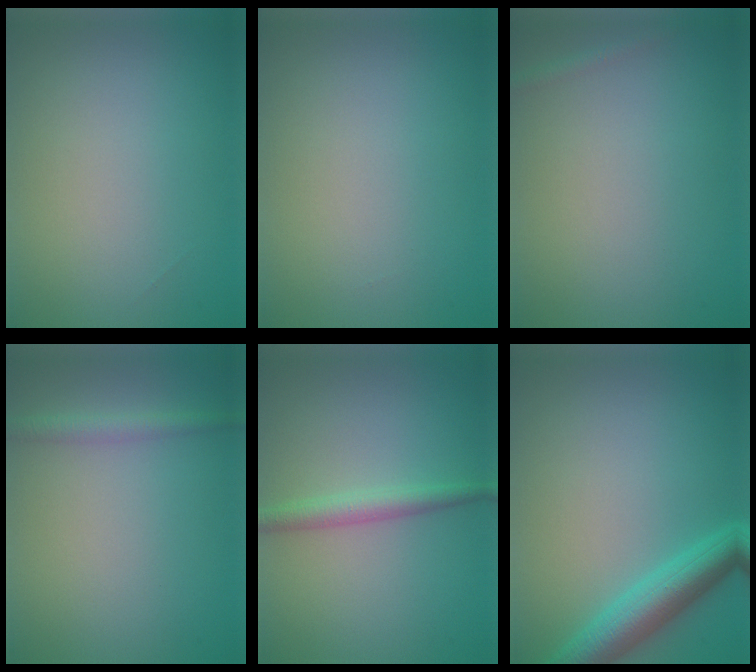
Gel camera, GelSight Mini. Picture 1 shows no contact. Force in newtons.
{"total": 0.0}
{"total": 0.7, "press": 0.7, "slide": 0.0}
{"total": 1.6, "press": 1.6, "slide": 0.1}
{"total": 2.2, "press": 2.2, "slide": 0.1}
{"total": 4.8, "press": 4.8, "slide": 0.1}